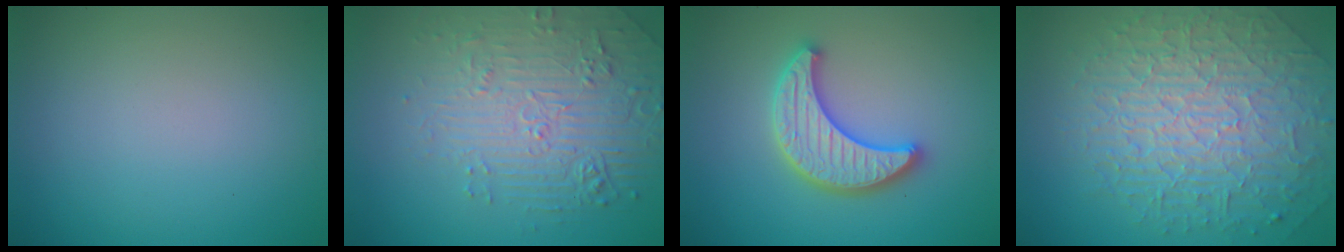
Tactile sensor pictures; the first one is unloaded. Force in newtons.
{"total": 4.5, "press": 4.1, "slide": 1.8}
{"total": 5.2, "press": 5.1, "slide": 0.8}
{"total": 9.7, "press": 6.2, "slide": 7.5}